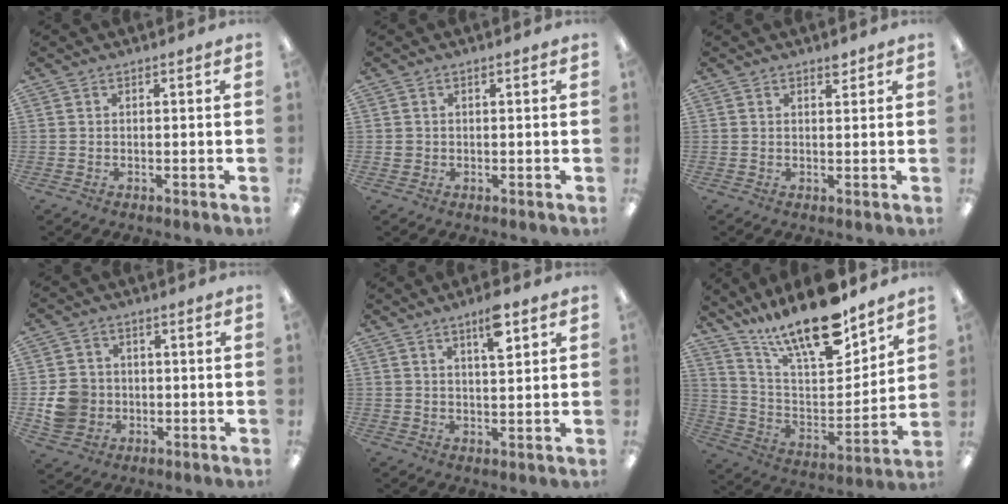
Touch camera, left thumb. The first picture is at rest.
{"total": 1.1, "force": [0.0, 1.1, 0.2], "torque": [-0.005, 0.006, -0.001]}
{"total": 1.9, "force": [1.5, 0.7, 0.8], "torque": [-0.002, -0.006, 0.024]}
{"total": 8.1, "force": [-1.1, 7.6, 2.8], "torque": [-0.063, 0.017, -0.015]}
{"total": 7.1, "force": [4.2, 2.0, 5.4], "torque": [-0.085, -0.012, 0.065]}
{"total": 20.3, "force": [16.1, 6.0, 10.9], "torque": [-0.195, -0.110, 0.277]}